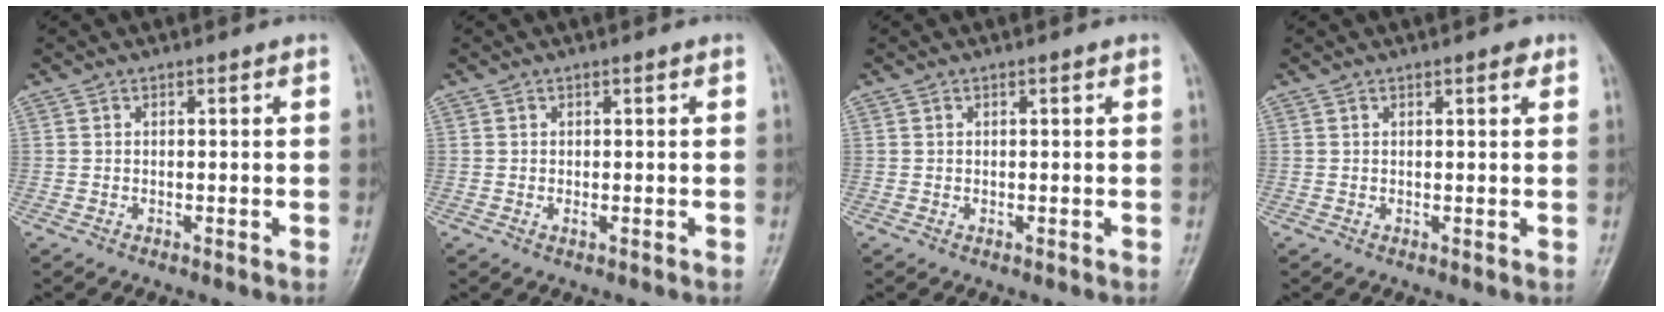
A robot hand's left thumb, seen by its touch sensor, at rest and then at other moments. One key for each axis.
{"total": 1.1, "fx": 0.2, "fy": 0.4, "fz": 1.0, "tx": -0.015, "ty": 0.004, "tz": 0.005}
{"total": 0.6, "fx": 0.2, "fy": 0.2, "fz": 0.5, "tx": -0.008, "ty": 0.003, "tz": 0.005}
{"total": 1.6, "fx": 0.9, "fy": 0.5, "fz": 1.2, "tx": -0.014, "ty": -0.002, "tz": 0.011}